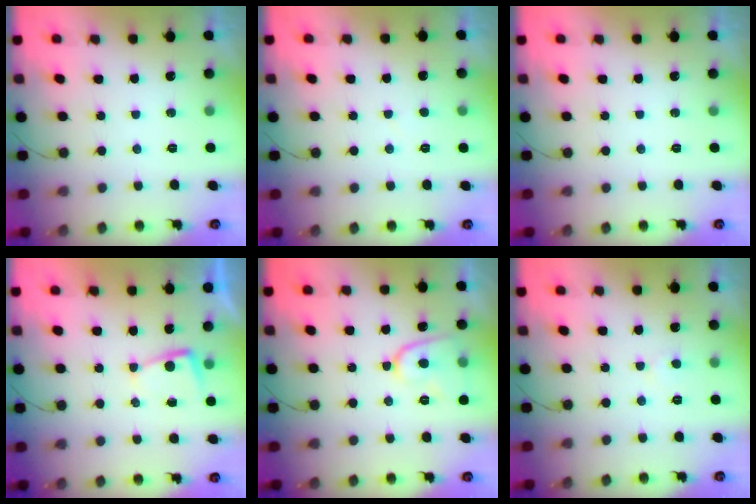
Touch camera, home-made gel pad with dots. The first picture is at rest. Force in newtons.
{"total": 1.9, "press": 1.9, "slide": 0.2}
{"total": 0.0}
{"total": 2.4, "press": 2.3, "slide": 0.4}
{"total": 9.8, "press": 9.7, "slide": 1.1}
{"total": 4.1, "press": 4.0, "slide": 0.2}